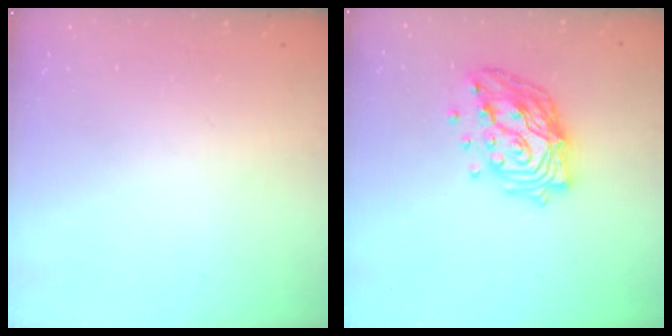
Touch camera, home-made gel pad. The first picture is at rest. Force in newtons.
{"total": 17.6, "press": 17.0, "slide": 4.2}